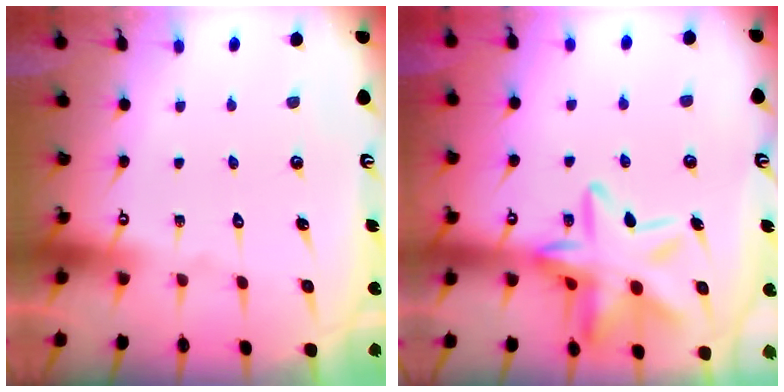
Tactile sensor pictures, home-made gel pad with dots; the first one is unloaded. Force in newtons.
{"total": 17.7, "press": 17.6, "slide": 1.4}